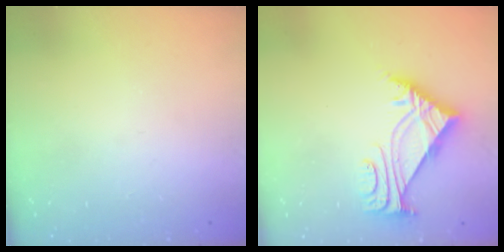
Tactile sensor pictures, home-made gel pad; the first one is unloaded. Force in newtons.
{"total": 7.2, "press": 7.2, "slide": 1.1}